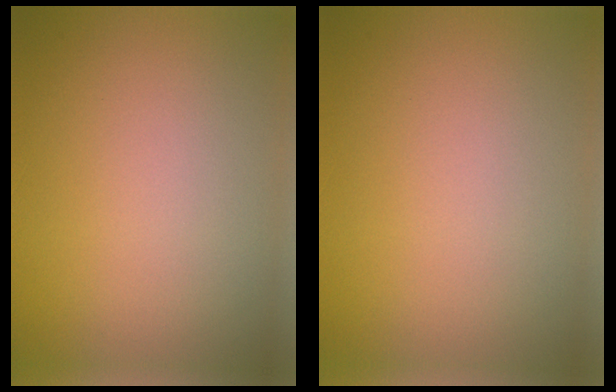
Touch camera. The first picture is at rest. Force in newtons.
{"total": 0.0}